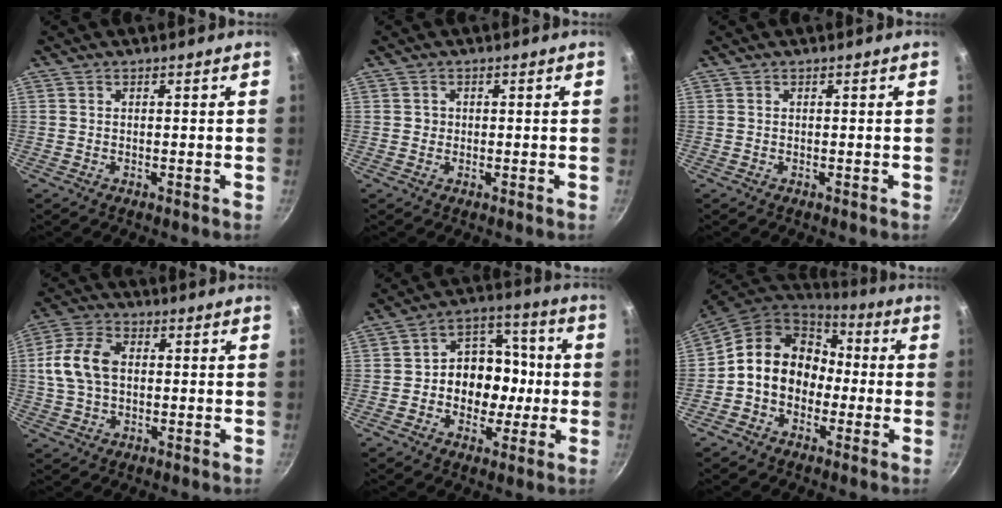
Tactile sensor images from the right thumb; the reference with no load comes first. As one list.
[{"total": 1.1, "force": [0.0, 1.1, 0.2], "torque": [0.005, 0.000, -0.002]}, {"total": 0.0}, {"total": 10.5, "force": [0.9, 7.1, 7.7], "torque": [-0.144, 0.020, 0.010]}, {"total": 13.1, "force": [-1.3, 10.4, 7.9], "torque": [-0.059, 0.032, -0.035]}, {"total": 14.6, "force": [-0.8, 12.2, 8.0], "torque": [-0.102, 0.049, -0.029]}]